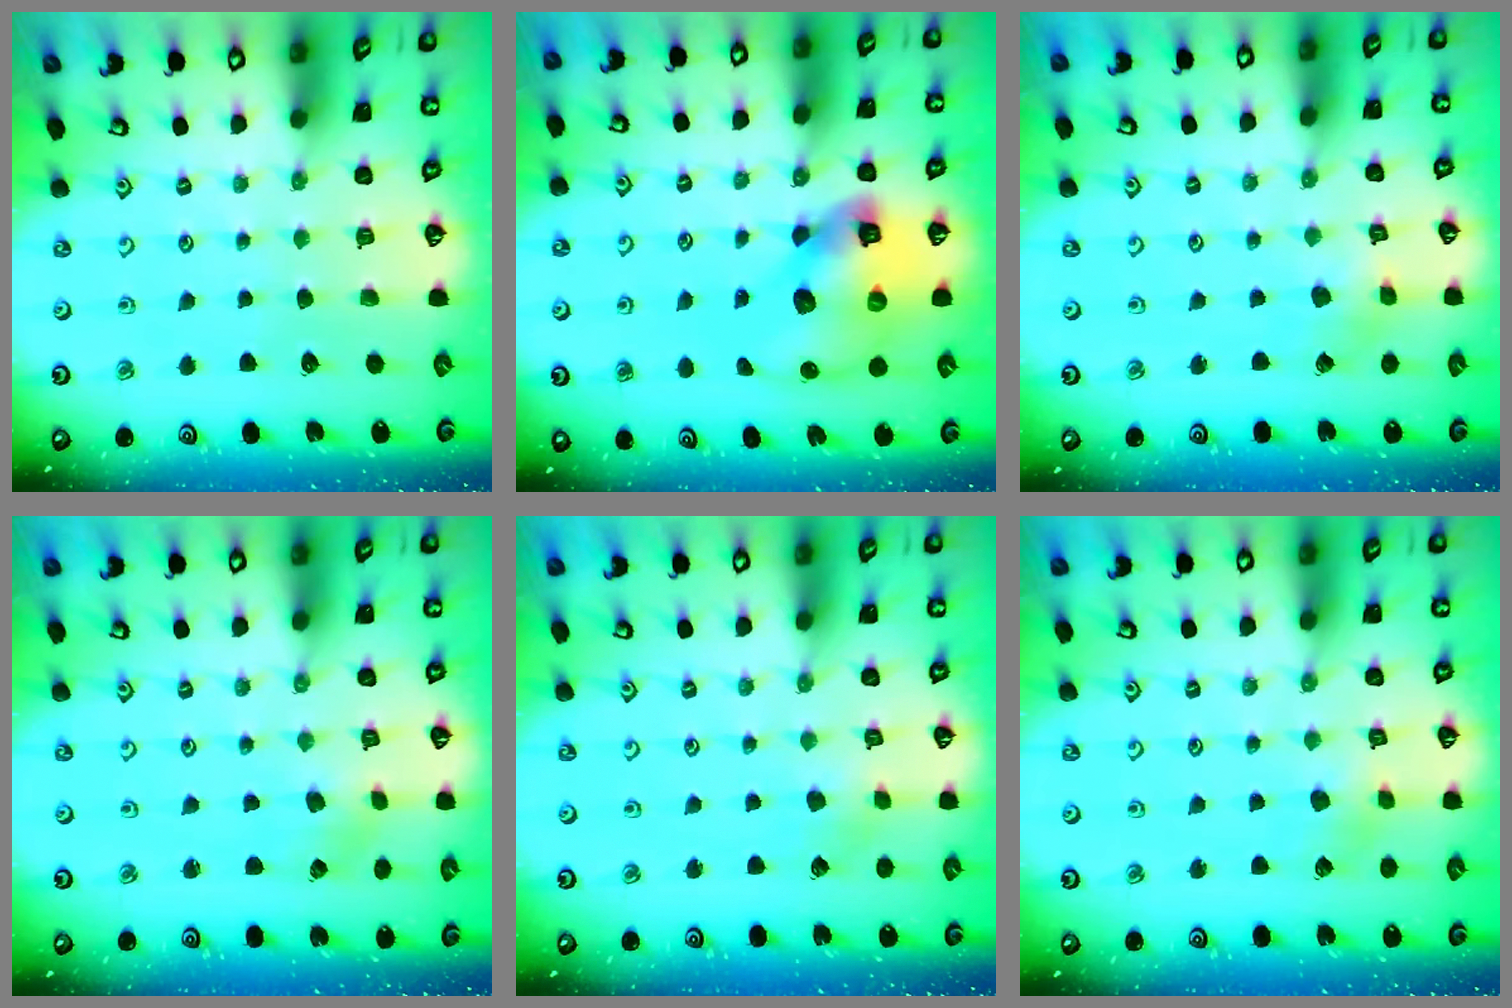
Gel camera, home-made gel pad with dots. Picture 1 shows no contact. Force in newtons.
{"total": 14.9, "press": 14.7, "slide": 1.9}
{"total": 2.3, "press": 2.3, "slide": 0.4}
{"total": 2.9, "press": 2.9, "slide": 0.4}
{"total": 3.0, "press": 3.0, "slide": 0.4}
{"total": 2.8, "press": 2.7, "slide": 0.8}